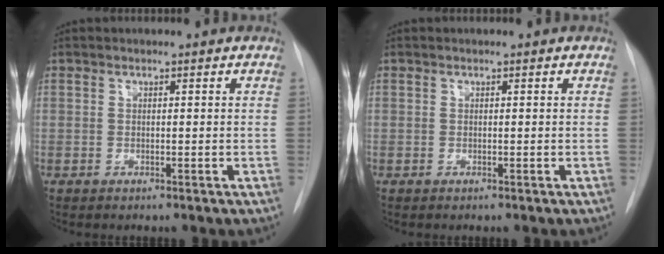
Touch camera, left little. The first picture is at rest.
{"total": 0.0}